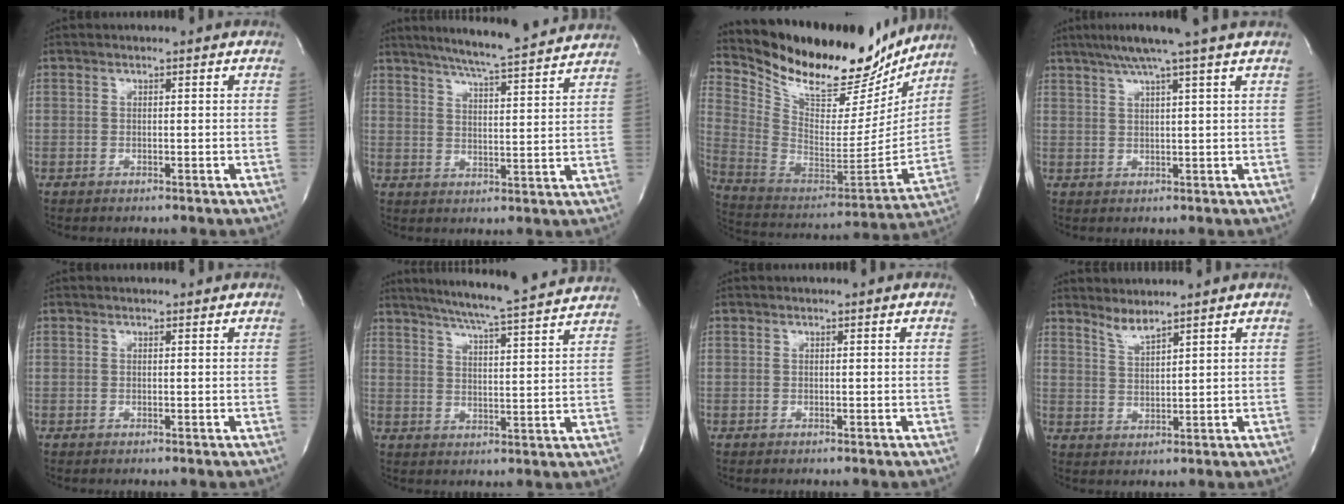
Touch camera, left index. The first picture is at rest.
{"total": 15.5, "force": [14.0, 0.1, 6.7], "torque": [-0.112, 0.002, 0.189]}
{"total": 25.2, "force": [21.9, 7.1, 10.3], "torque": [-0.191, -0.034, 0.338]}
{"total": 7.1, "force": [5.5, -1.8, 4.1], "torque": [-0.064, 0.014, 0.079]}
{"total": 0.7, "force": [0.6, 0.2, 0.0], "torque": [-0.009, 0.003, 0.010]}
{"total": 17.1, "force": [15.6, -0.4, 7.1], "torque": [-0.123, -0.010, 0.208]}
{"total": 0.0}
{"total": 2.9, "force": [2.8, -0.2, 0.9], "torque": [-0.021, -0.011, 0.057]}